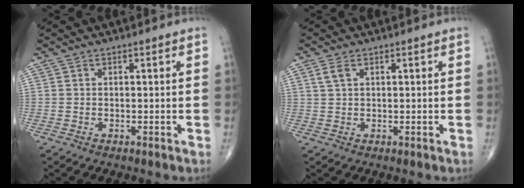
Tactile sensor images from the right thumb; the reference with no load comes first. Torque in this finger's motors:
{"motor_torque": [-0.33, 0.44, -0.10, 0.12, 0.08]}